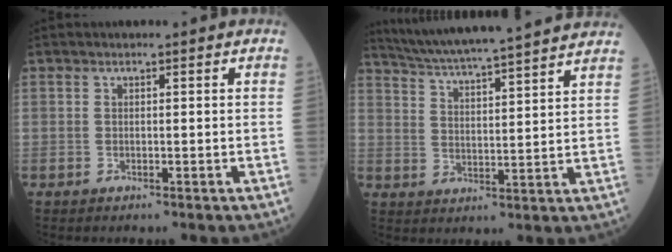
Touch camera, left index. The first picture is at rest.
{"total": 20.4, "force": [18.5, 0.1, 8.6], "torque": [-0.151, 0.004, 0.262]}